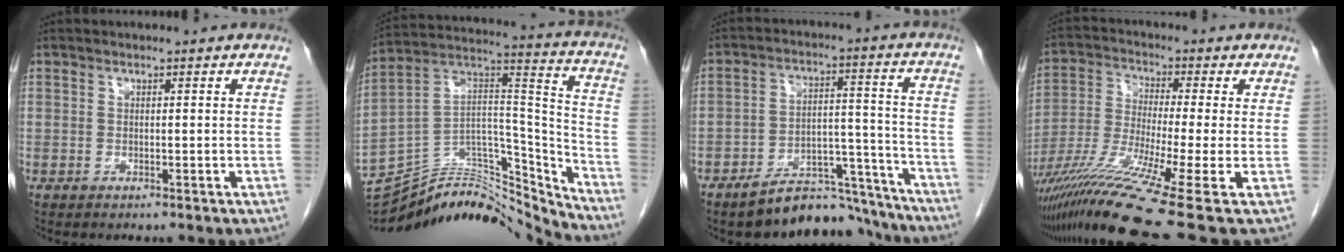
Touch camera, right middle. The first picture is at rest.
{"total": 24.1, "force": [-23.1, 4.2, 5.5], "torque": [-0.103, 0.050, -0.367]}
{"total": 11.8, "force": [-10.9, 3.5, 2.6], "torque": [-0.012, 0.048, -0.170]}
{"total": 15.7, "force": [-10.3, -2.3, 11.6], "torque": [-0.232, -0.032, -0.190]}